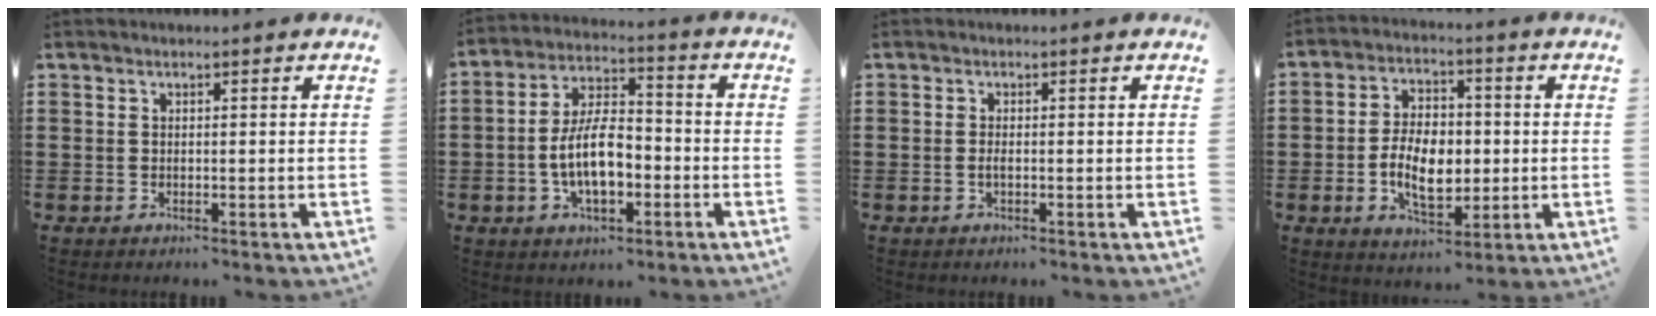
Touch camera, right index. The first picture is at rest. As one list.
[{"total": 9.7, "force": [-2.5, 4.7, 8.1], "torque": [-0.164, 0.002, -0.051]}, {"total": 0.9, "force": [-0.3, 0.2, 0.9], "torque": [-0.017, -0.001, -0.005]}, {"total": 8.6, "force": [-1.1, 5.1, 6.9], "torque": [-0.128, 0.002, -0.026]}]